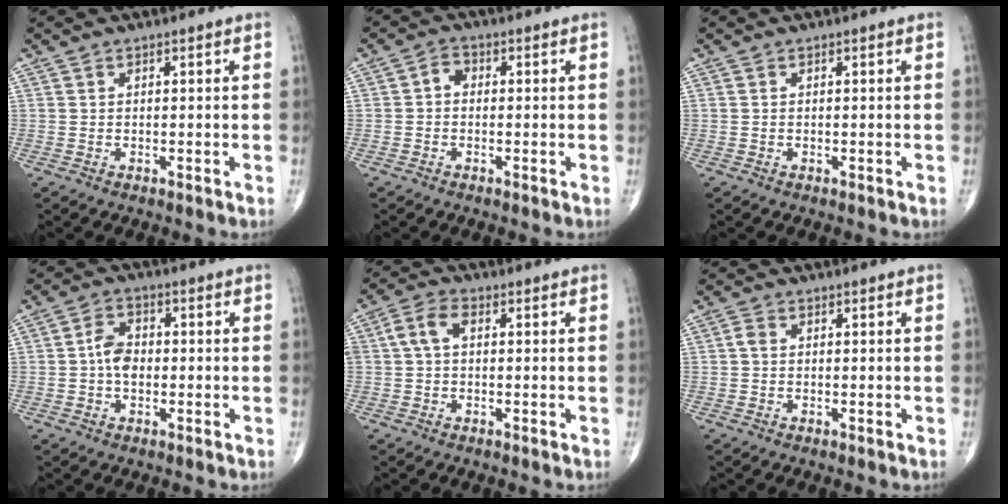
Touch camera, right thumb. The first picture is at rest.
{"total": 2.2, "force": [-0.2, 1.7, 1.4], "torque": [-0.014, 0.009, -0.013]}
{"total": 0.0}
{"total": 4.8, "force": [-0.5, 3.2, 3.4], "torque": [-0.054, 0.016, -0.018]}
{"total": 4.7, "force": [0.5, 2.9, 3.7], "torque": [-0.076, 0.019, 0.004]}
{"total": 1.2, "force": [-0.1, 0.9, 0.9], "torque": [-0.014, 0.001, -0.005]}